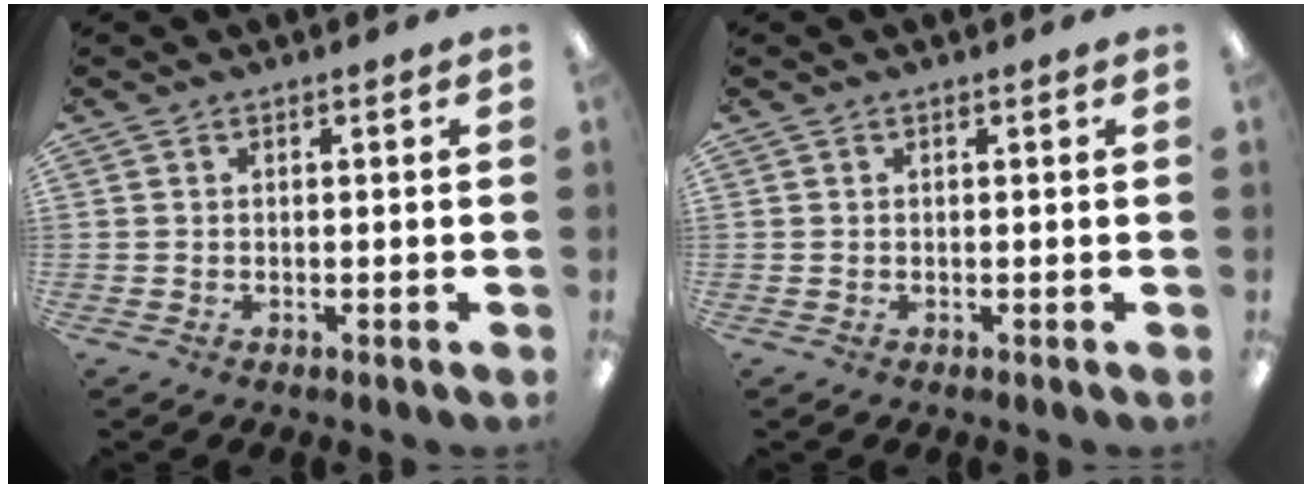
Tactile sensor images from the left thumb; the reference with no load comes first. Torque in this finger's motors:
{"motor_torque": [0.00, 0.00, 0.02, -0.02, 0.00]}